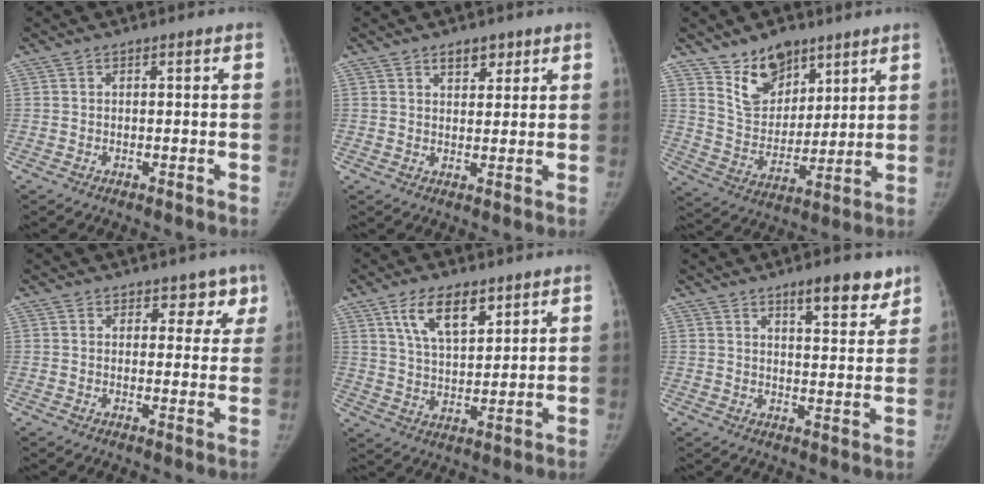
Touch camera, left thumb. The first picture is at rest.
{"total": 3.6, "force": [2.3, 2.0, 1.9], "torque": [-0.005, -0.013, 0.035]}
{"total": 11.8, "force": [8.3, 6.8, 4.9], "torque": [-0.047, -0.059, 0.159]}
{"total": 4.5, "force": [3.1, 3.0, 1.2], "torque": [0.031, -0.014, 0.034]}
{"total": 10.0, "force": [5.6, 4.6, 6.8], "torque": [-0.100, -0.028, 0.106]}
{"total": 8.4, "force": [6.0, 2.6, 5.3], "torque": [-0.047, -0.037, 0.087]}